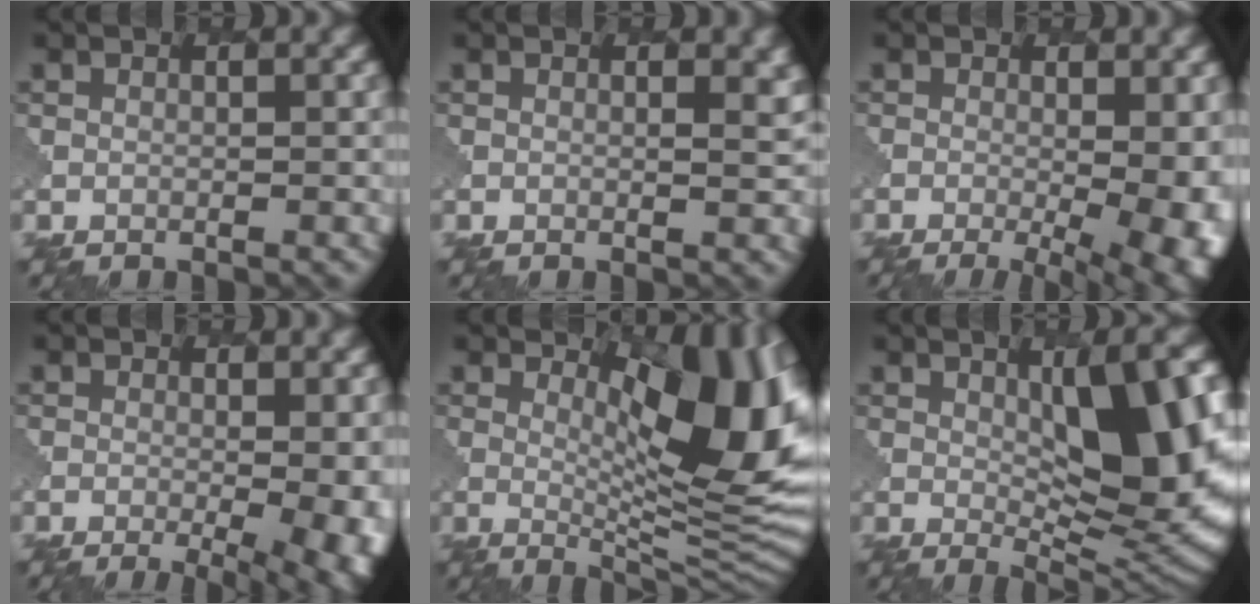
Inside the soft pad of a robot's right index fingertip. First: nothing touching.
{"total": 2.8, "force": [0.6, 1.3, 2.4], "torque": [-0.007, 0.002, 0.007]}
{"total": 10.2, "force": [-1.8, 4.4, 9.0], "torque": [-0.090, -0.009, -0.014]}
{"total": 8.4, "force": [-1.5, 3.5, 7.5], "torque": [-0.063, -0.006, -0.014]}
{"total": 11.2, "force": [2.6, 4.2, 10.1], "torque": [-0.137, -0.002, 0.046]}
{"total": 11.8, "force": [1.6, 4.1, 10.9], "torque": [-0.147, 0.000, 0.028]}